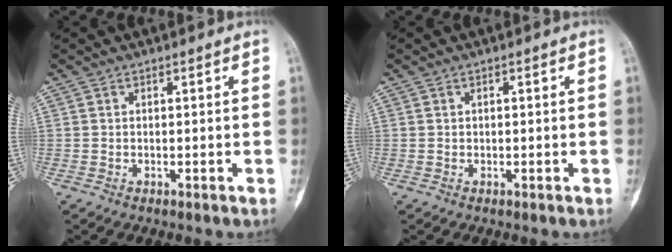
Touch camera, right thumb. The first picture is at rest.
{"total": 0.0}